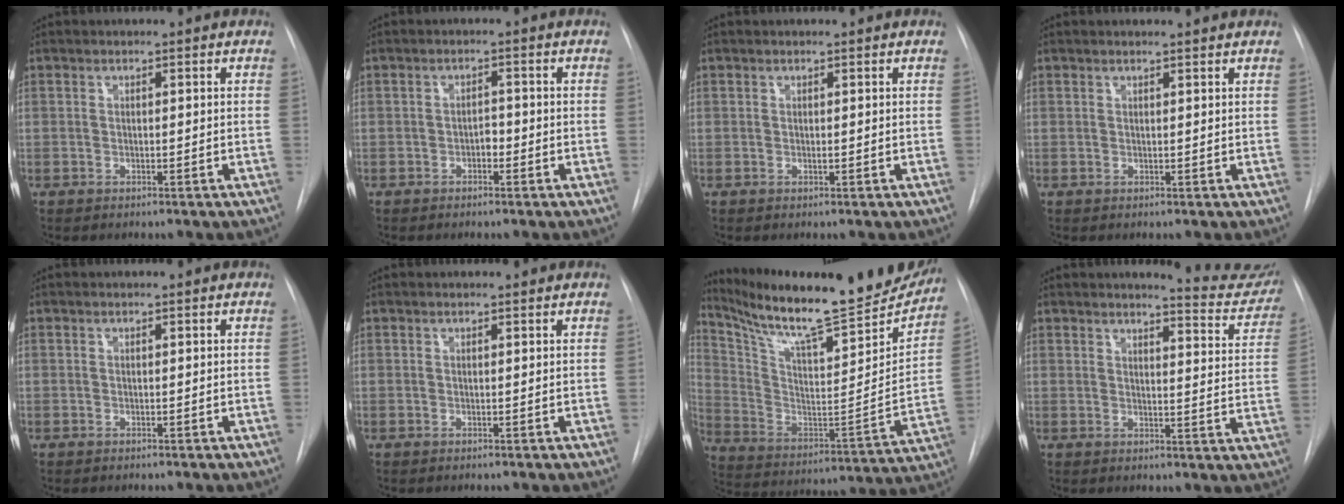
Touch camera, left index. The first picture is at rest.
{"total": 1.4, "force": [-0.7, 0.8, 1.0], "torque": [-0.011, 0.005, -0.014]}
{"total": 0.0}
{"total": 2.1, "force": [2.0, -0.1, 0.4], "torque": [-0.009, 0.005, 0.023]}
{"total": 0.0}
{"total": 1.2, "force": [1.2, 0.2, 0.2], "torque": [-0.009, 0.009, 0.014]}
{"total": 27.2, "force": [23.7, 4.1, 12.7], "torque": [-0.218, -0.056, 0.348]}
{"total": 10.1, "force": [9.9, 0.9, 1.9], "torque": [-0.006, -0.055, 0.096]}